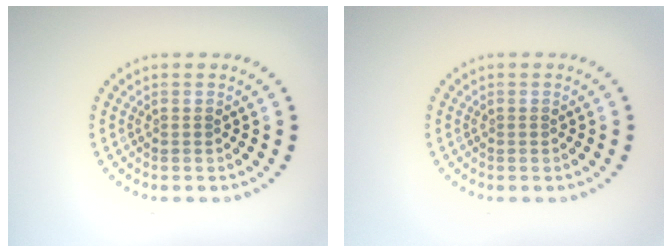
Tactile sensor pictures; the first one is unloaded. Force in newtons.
{"total": 0.0}